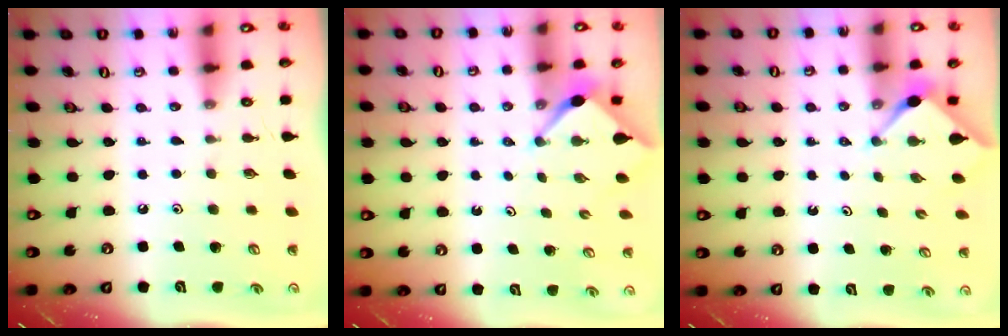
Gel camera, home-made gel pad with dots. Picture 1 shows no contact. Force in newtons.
{"total": 2.6, "press": 2.6, "slide": 0.3}
{"total": 2.9, "press": 2.8, "slide": 0.3}